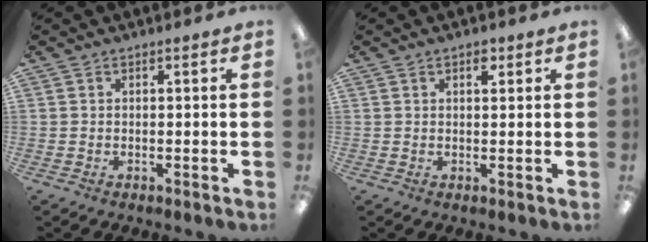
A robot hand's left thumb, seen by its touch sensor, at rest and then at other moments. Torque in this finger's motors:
{"motor_torque": [-0.01, 0.15, 0.00, -0.13, 0.08]}